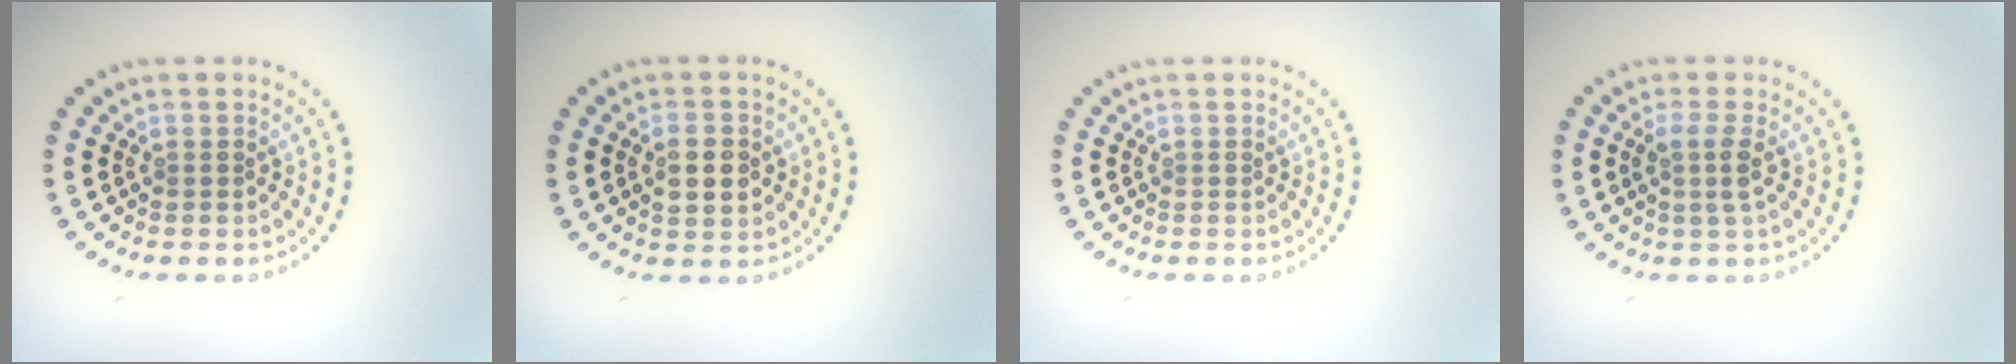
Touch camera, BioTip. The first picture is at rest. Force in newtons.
{"total": 2.7, "press": 2.7, "slide": 0.3}
{"total": 0.0}
{"total": 1.9, "press": 1.6, "slide": 1.0}